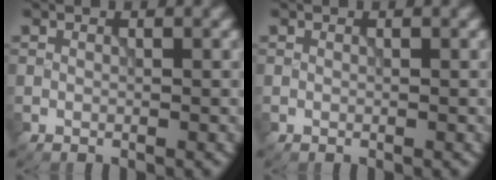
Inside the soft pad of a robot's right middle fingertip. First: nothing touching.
{"total": 0.0}